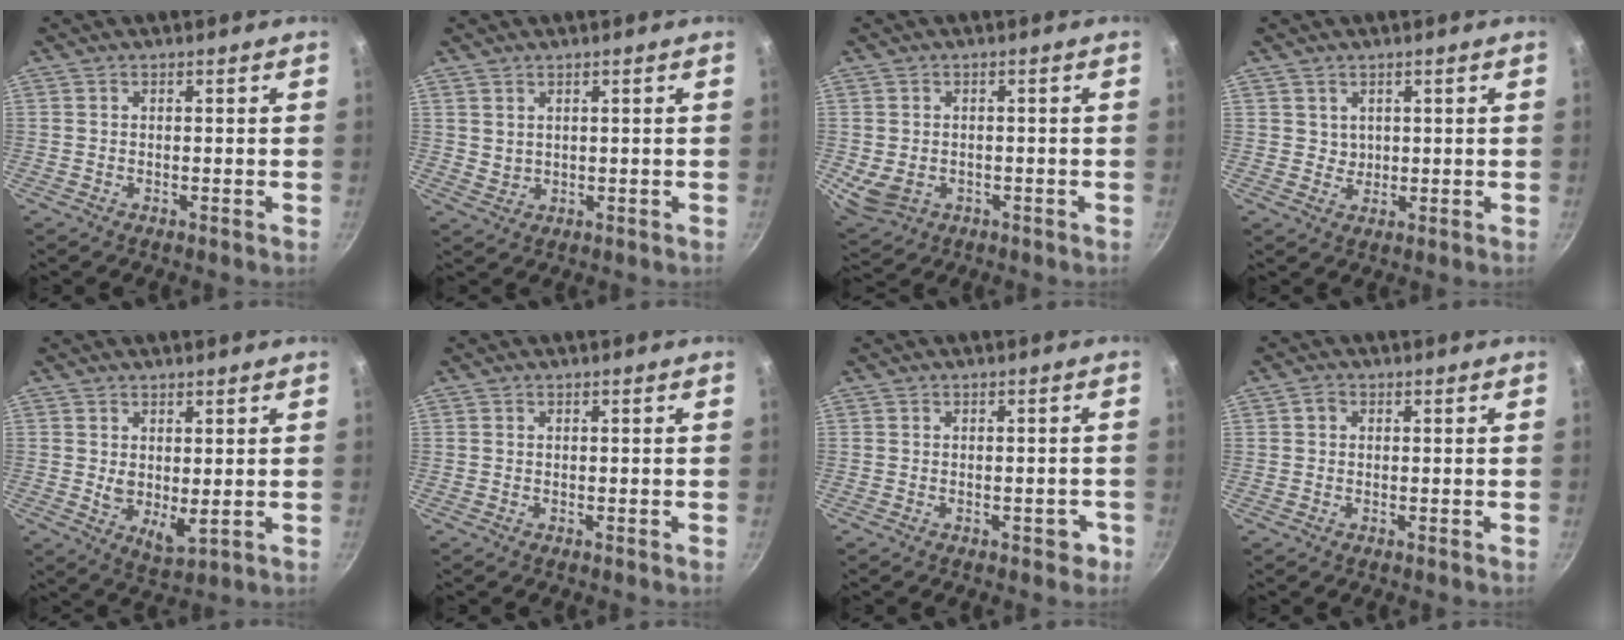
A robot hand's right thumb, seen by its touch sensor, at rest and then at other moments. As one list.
[{"total": 2.0, "force": [1.2, 1.5, 0.7], "torque": [-0.006, -0.008, 0.030]}, {"total": 5.9, "force": [-1.2, 4.6, 3.5], "torque": [-0.060, -0.002, -0.005]}, {"total": 2.1, "force": [0.9, 1.9, 0.3], "torque": [0.010, -0.004, 0.015]}, {"total": 5.3, "force": [1.5, 2.6, 4.3], "torque": [-0.068, -0.027, 0.029]}, {"total": 0.0}, {"total": 2.5, "force": [-1.1, 1.5, 1.7], "torque": [0.002, 0.018, -0.007]}, {"total": 1.5, "force": [0.3, 1.3, 0.7], "torque": [-0.011, 0.003, 0.002]}]